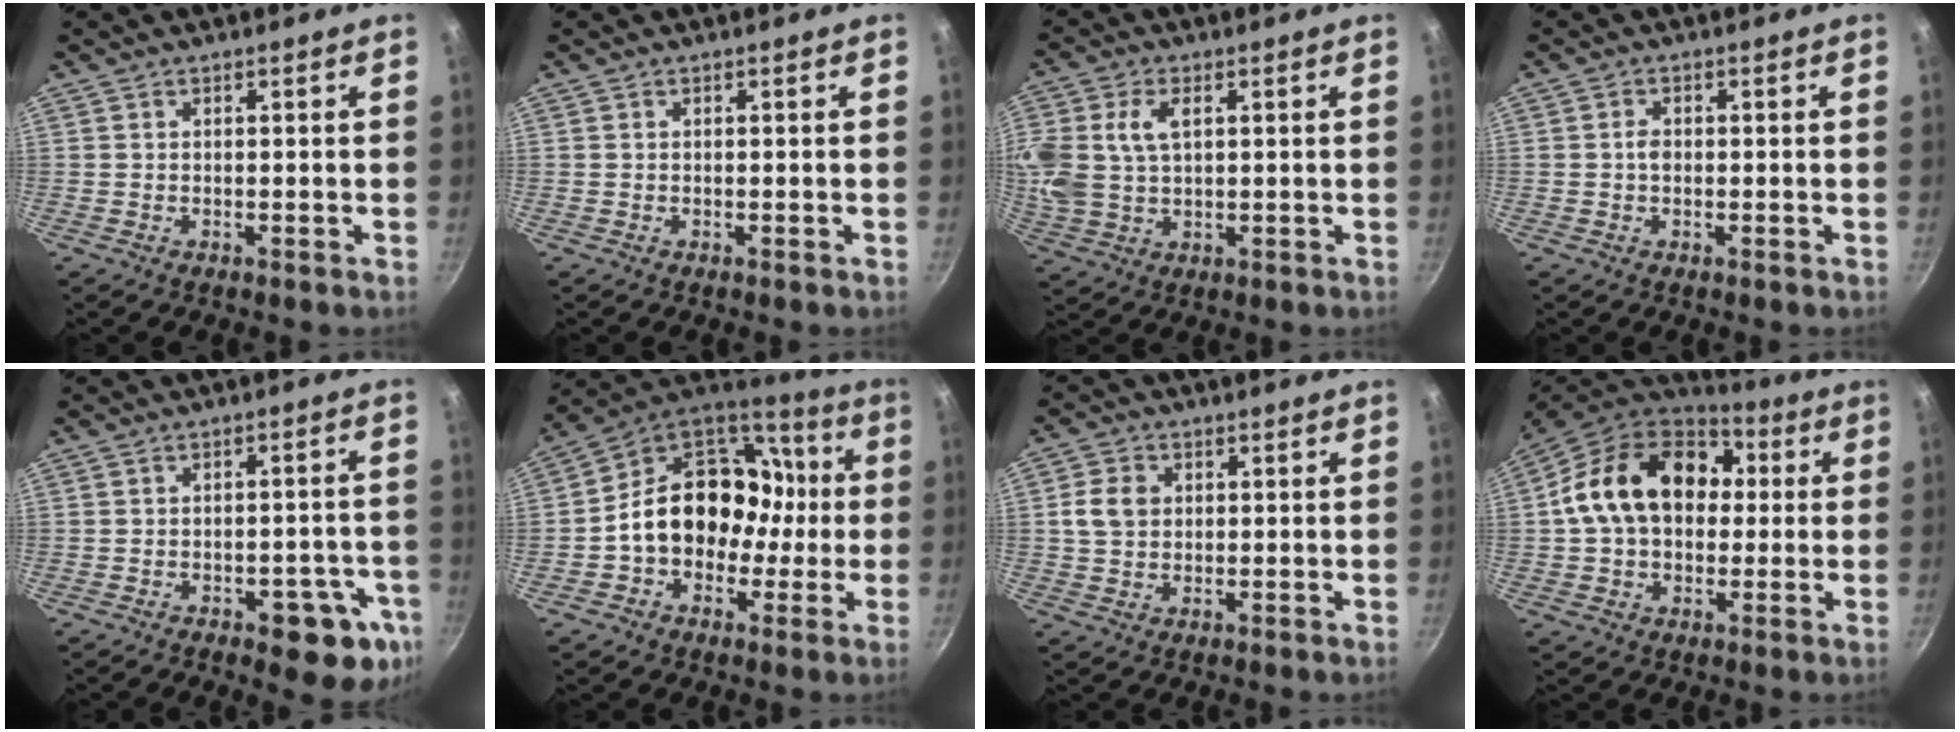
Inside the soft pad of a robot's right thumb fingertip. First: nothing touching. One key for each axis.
{"total": 0.0}
{"total": 13.3, "fx": 2.7, "fy": 8.5, "fz": 9.8, "tx": -0.243, "ty": 0.004, "tz": 0.058}
{"total": 1.7, "fx": -0.1, "fy": 1.2, "fz": 1.2, "tx": -0.015, "ty": 0.003, "tz": -0.006}
{"total": 10.4, "fx": -5.1, "fy": 4.1, "fz": 8.1, "tx": -0.076, "ty": 0.032, "tz": -0.057}
{"total": 19.3, "fx": -1.6, "fy": 14.5, "fz": 12.6, "tx": -0.157, "ty": 0.057, "tz": -0.028}
{"total": 5.6, "fx": 0.9, "fy": 4.6, "fz": 3.2, "tx": -0.052, "ty": 0.004, "tz": 0.015}
{"total": 20.5, "fx": 1.9, "fy": 14.7, "fz": 14.2, "tx": -0.232, "ty": 0.036, "tz": 0.028}